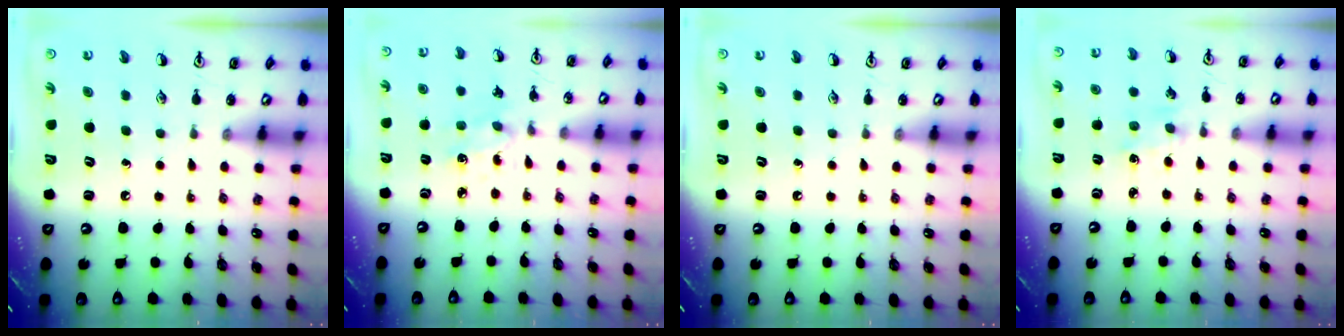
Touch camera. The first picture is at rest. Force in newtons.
{"total": 2.3, "press": 2.2, "slide": 0.5}
{"total": 0.0}
{"total": 2.5, "press": 2.4, "slide": 0.3}